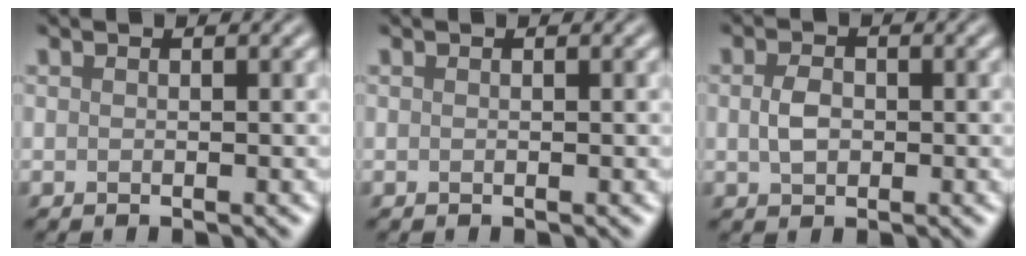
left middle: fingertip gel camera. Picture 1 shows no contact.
{"total": 0.0}
{"total": 2.2, "force": [0.0, 1.6, 1.5], "torque": [-0.037, 0.001, -0.001]}